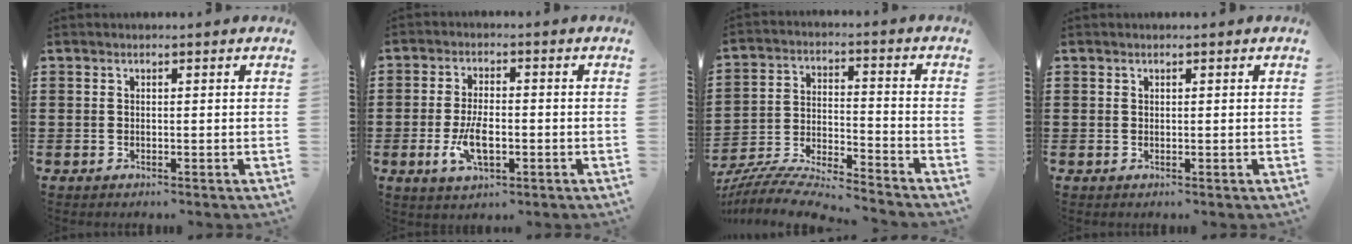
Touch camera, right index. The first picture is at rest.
{"total": 6.1, "force": [-1.6, 2.7, 5.2], "torque": [-0.115, -0.003, -0.032]}
{"total": 7.4, "force": [-7.1, 0.3, 1.9], "torque": [-0.048, -0.004, -0.144]}
{"total": 0.0}